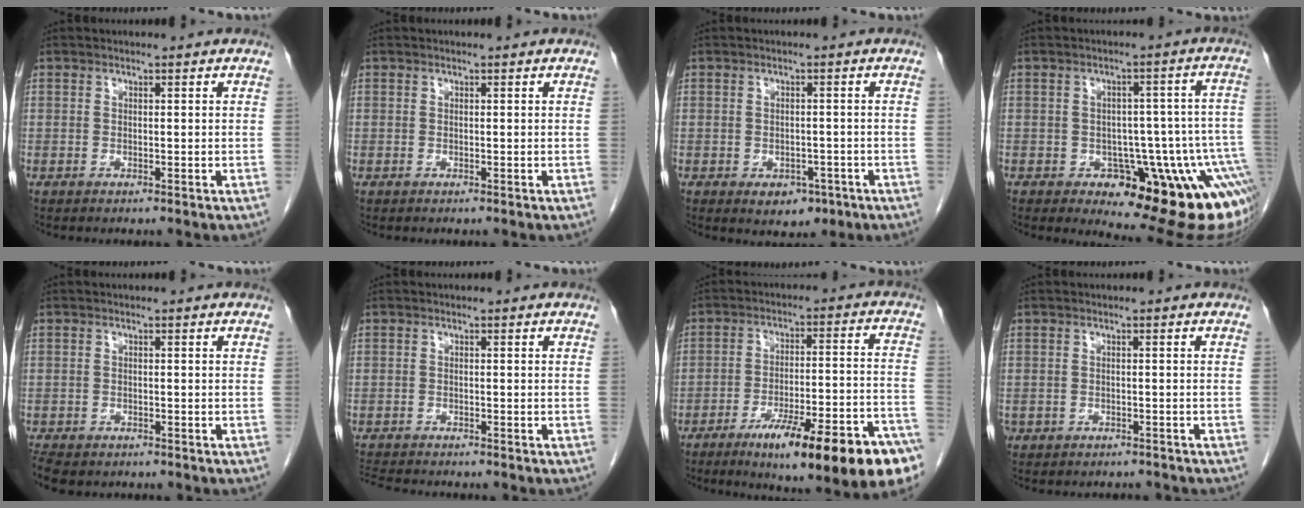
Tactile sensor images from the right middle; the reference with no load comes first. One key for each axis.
{"total": 0.0}
{"total": 3.9, "fx": -2.0, "fy": 2.5, "fz": 2.2, "tx": -0.023, "ty": 0.001, "tz": -0.015}
{"total": 18.2, "fx": -8.5, "fy": 6.2, "fz": 14.9, "tx": -0.092, "ty": 0.020, "tz": -0.090}
{"total": 6.1, "fx": -4.8, "fy": 2.6, "fz": 2.6, "tx": -0.050, "ty": -0.012, "tz": -0.073}
{"total": 4.8, "fx": -4.6, "fy": 0.3, "fz": 1.4, "tx": -0.029, "ty": -0.017, "tz": -0.078}
{"total": 21.2, "fx": -13.5, "fy": 2.1, "fz": 16.2, "tx": -0.155, "ty": 0.012, "tz": -0.200}
{"total": 4.5, "fx": -3.8, "fy": 2.3, "fz": 0.7, "tx": -0.011, "ty": 0.010, "tz": -0.049}